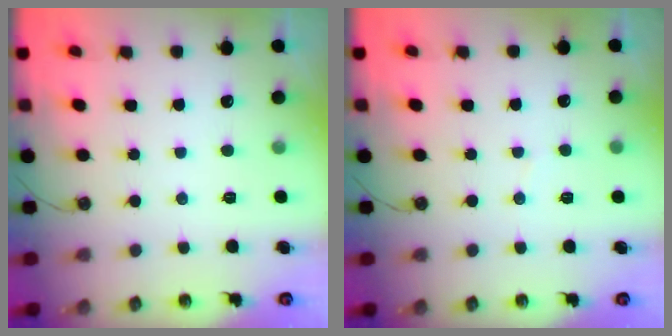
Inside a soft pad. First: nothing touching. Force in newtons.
{"total": 2.3, "press": 2.3, "slide": 0.2}